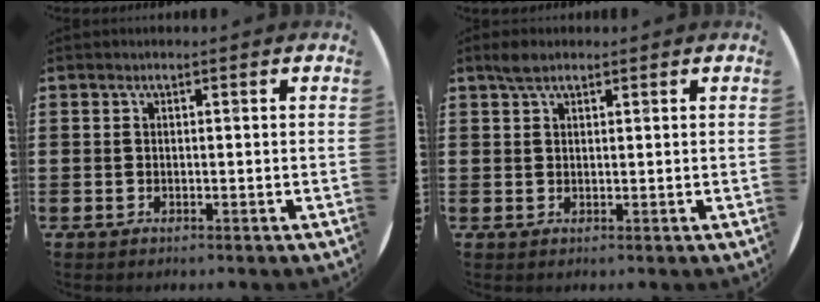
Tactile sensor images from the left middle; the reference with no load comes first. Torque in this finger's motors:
{"motor_torque": [0.37, -0.25, -0.01, -0.01]}